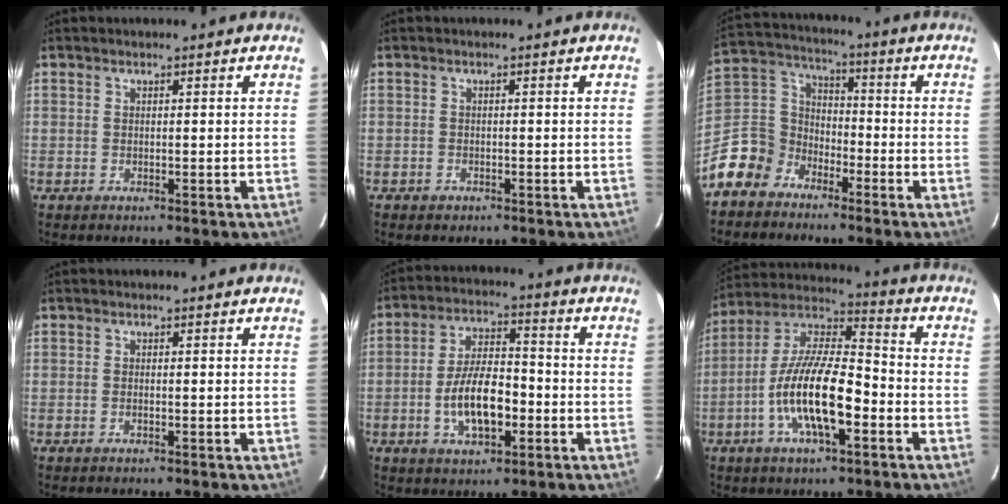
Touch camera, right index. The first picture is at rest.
{"total": 1.3, "force": [-0.8, 1.0, 0.2], "torque": [-0.003, 0.004, -0.011]}
{"total": 10.6, "force": [-7.1, 7.6, 1.8], "torque": [-0.065, 0.046, -0.147]}
{"total": 0.7, "force": [-0.2, 0.2, 0.6], "torque": [-0.012, 0.001, -0.005]}
{"total": 11.0, "force": [-3.2, 4.9, 9.2], "torque": [-0.178, 0.007, -0.049]}
{"total": 16.2, "force": [-5.5, 5.3, 14.3], "torque": [-0.281, -0.005, -0.108]}